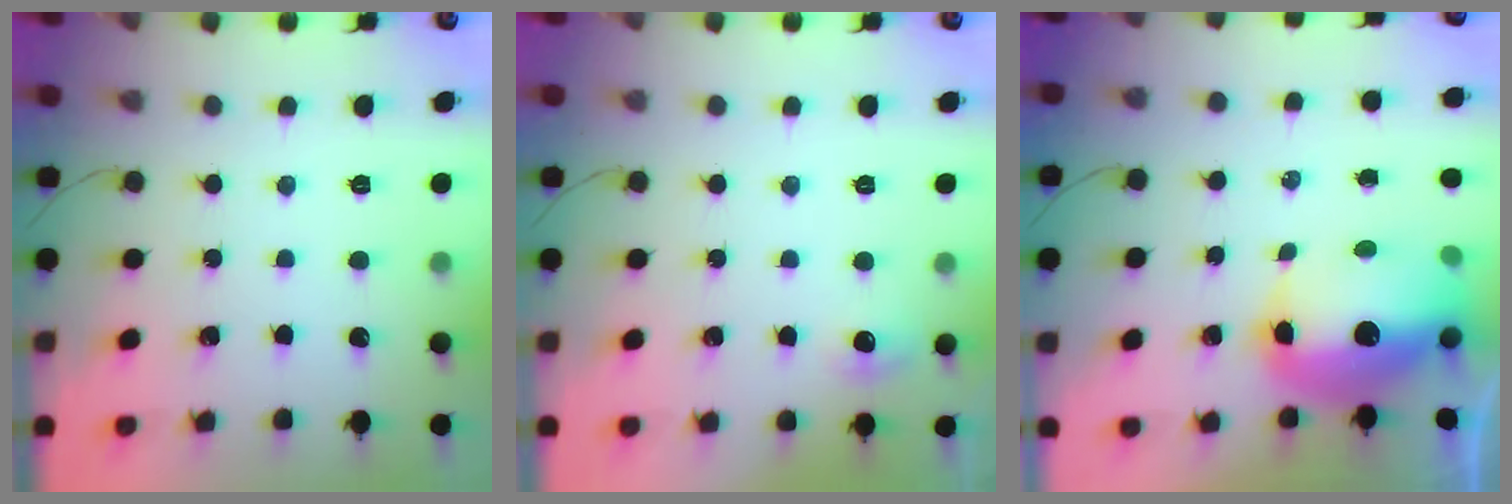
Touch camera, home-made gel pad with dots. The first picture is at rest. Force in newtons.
{"total": 7.5, "press": 4.5, "slide": 6.1}
{"total": 12.5, "press": 12.2, "slide": 2.7}